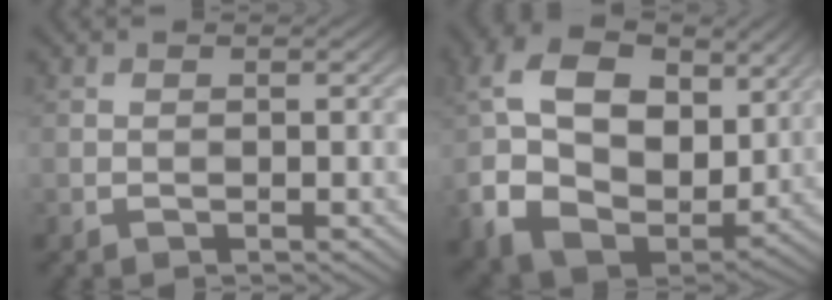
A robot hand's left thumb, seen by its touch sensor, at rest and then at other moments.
{"total": 14.9, "force": [2.2, 10.3, 10.6], "torque": [-0.227, 0.008, 0.034]}